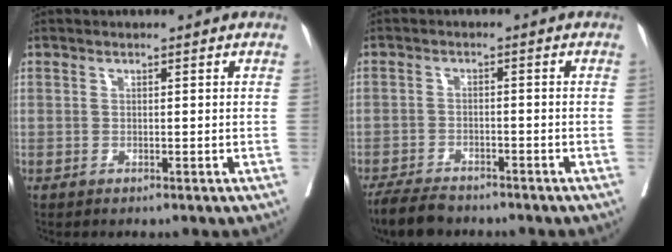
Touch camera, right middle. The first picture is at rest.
{"total": 5.9, "force": [-5.2, 1.8, 2.2], "torque": [-0.035, -0.012, -0.089]}